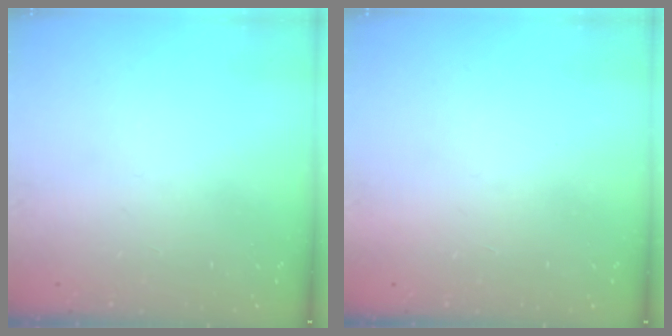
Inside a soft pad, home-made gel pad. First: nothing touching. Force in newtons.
{"total": 1.5, "press": 1.5, "slide": 0.1}